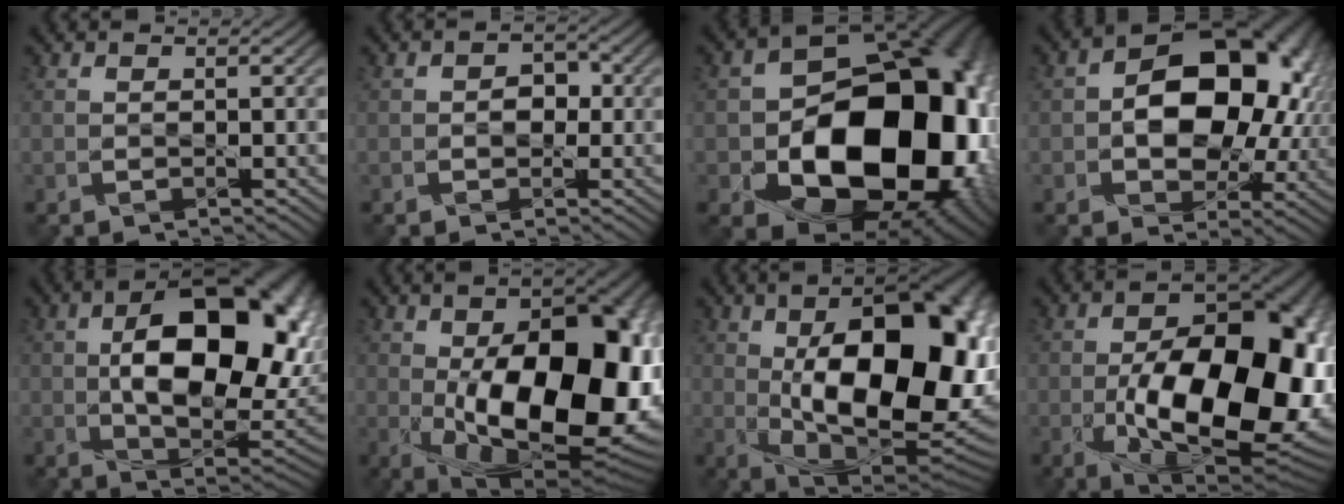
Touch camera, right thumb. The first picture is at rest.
{"total": 1.9, "force": [-0.2, 1.6, 1.1], "torque": [-0.019, 0.003, -0.007]}
{"total": 21.9, "force": [-3.7, 15.7, 14.8], "torque": [-0.228, -0.051, -0.031]}
{"total": 14.7, "force": [1.2, 9.8, 10.8], "torque": [-0.151, 0.008, 0.025]}
{"total": 18.1, "force": [2.5, 10.1, 14.8], "torque": [-0.214, -0.007, 0.041]}
{"total": 20.5, "force": [-1.6, 10.8, 17.3], "torque": [-0.251, -0.005, -0.023]}
{"total": 20.3, "force": [1.1, 10.5, 17.3], "torque": [-0.240, 0.012, 0.003]}
{"total": 19.8, "force": [-3.5, 10.7, 16.4], "torque": [-0.240, -0.028, -0.038]}